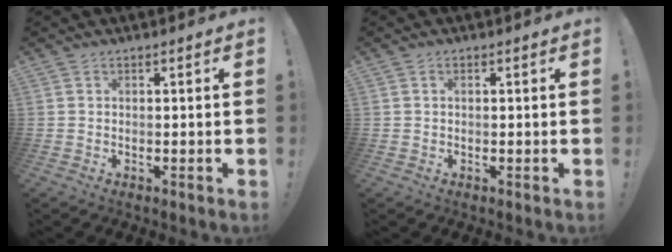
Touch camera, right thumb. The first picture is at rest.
{"total": 0.5, "force": [0.0, 0.3, 0.4], "torque": [-0.013, 0.004, 0.000]}